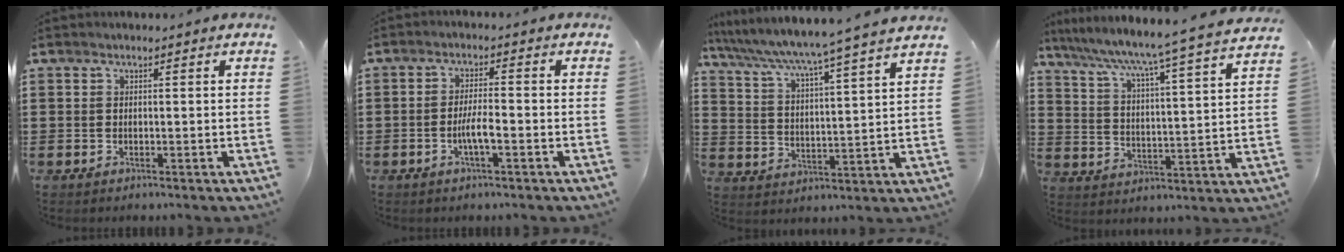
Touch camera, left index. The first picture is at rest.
{"total": 3.9, "force": [-1.3, 0.7, 3.6], "torque": [-0.076, -0.002, -0.028]}
{"total": 4.8, "force": [4.2, -1.1, 2.1], "torque": [-0.062, -0.043, 0.060]}
{"total": 5.2, "force": [4.5, -1.0, 2.4], "torque": [-0.069, -0.049, 0.063]}